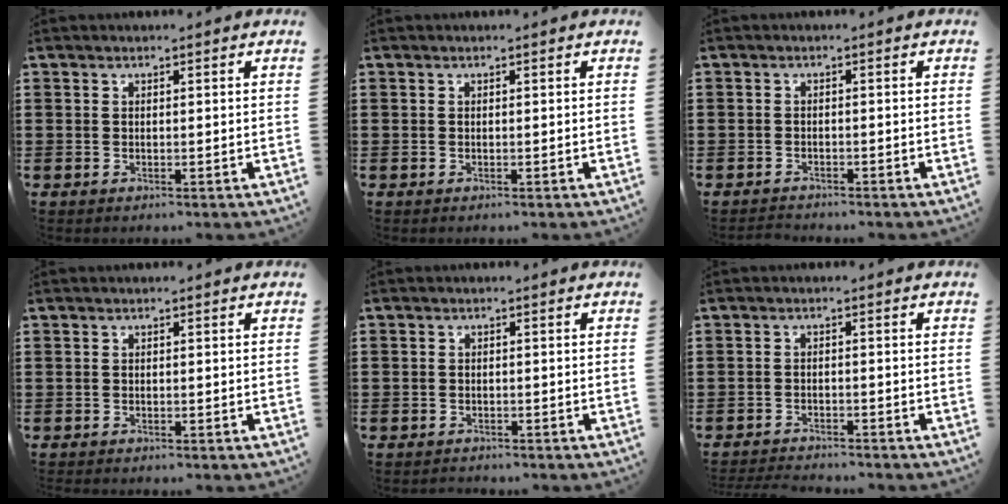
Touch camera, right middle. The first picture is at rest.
{"total": 0.0}
{"total": 1.3, "force": [-1.3, 0.3, -0.1], "torque": [-0.001, 0.003, -0.030]}
{"total": 0.0}
{"total": 1.2, "force": [-1.1, 0.5, -0.2], "torque": [0.001, 0.004, -0.025]}
{"total": 2.3, "force": [-2.3, 0.1, 0.1], "torque": [-0.007, -0.002, -0.048]}